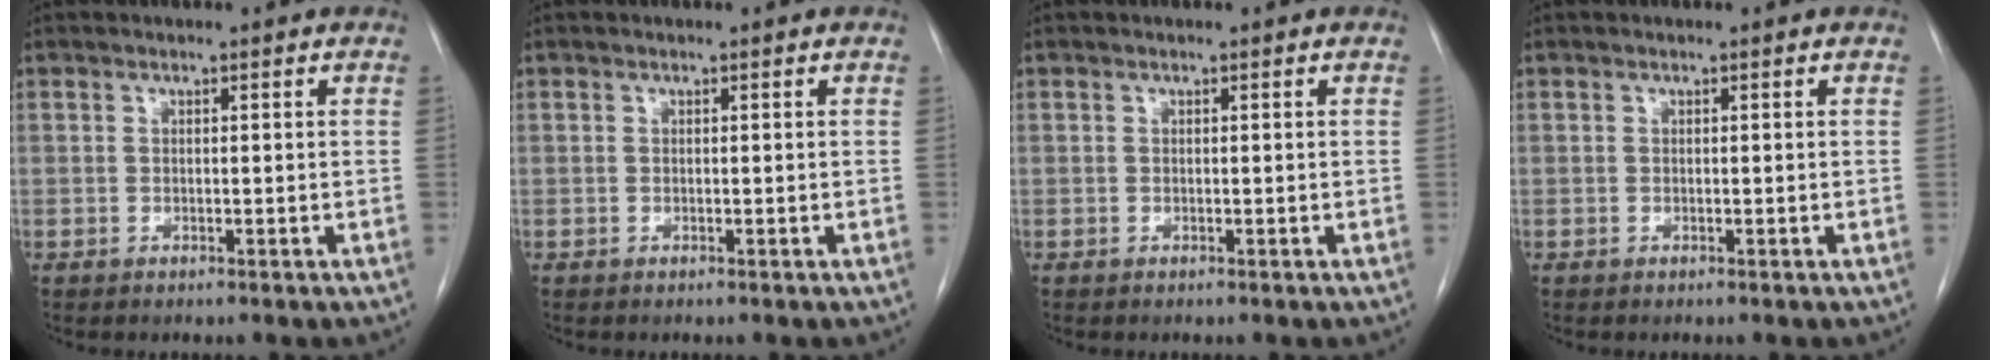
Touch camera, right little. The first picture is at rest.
{"total": 0.0}
{"total": 0.0}
{"total": 0.0}